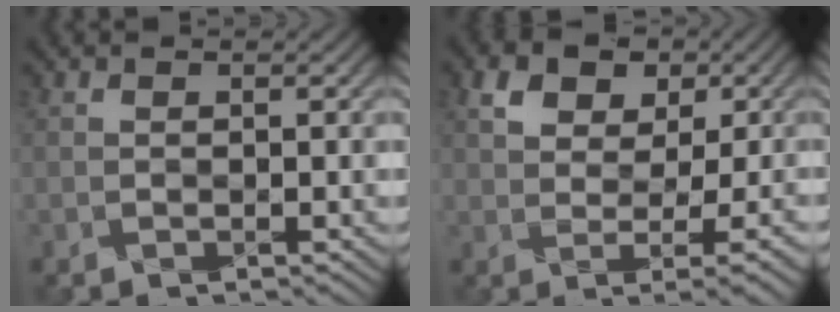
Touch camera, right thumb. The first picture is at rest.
{"total": 5.9, "force": [2.0, 3.3, 4.4], "torque": [-0.072, 0.010, 0.031]}